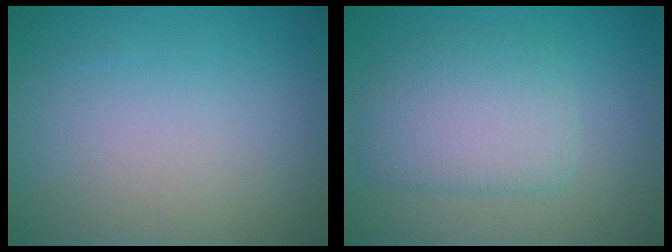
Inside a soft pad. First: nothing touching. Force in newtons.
{"total": 4.4, "press": 4.4, "slide": 0.4}